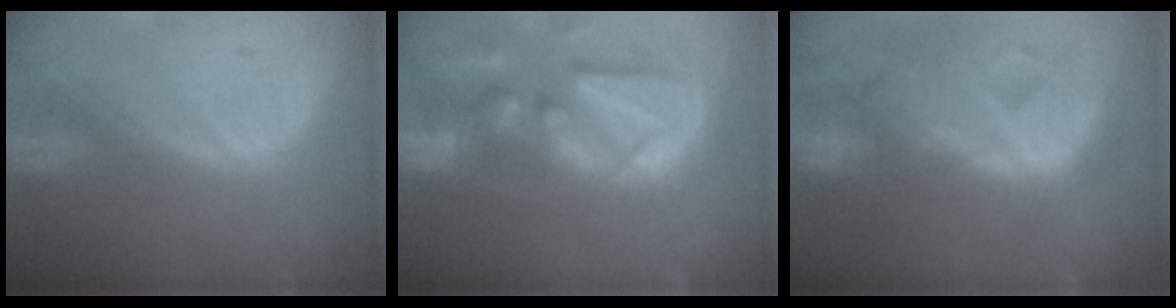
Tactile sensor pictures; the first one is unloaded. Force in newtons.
{"total": 13.3, "press": 11.4, "slide": 6.9}
{"total": 13.3, "press": 11.4, "slide": 7.0}